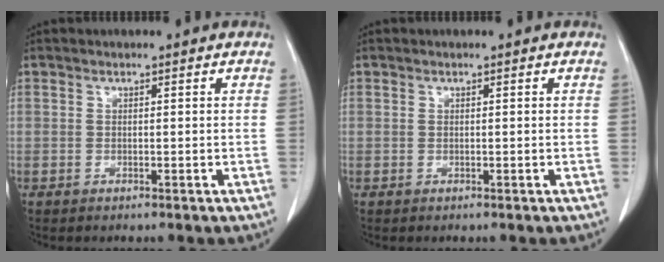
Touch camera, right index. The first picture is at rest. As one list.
[{"total": 0.0}]